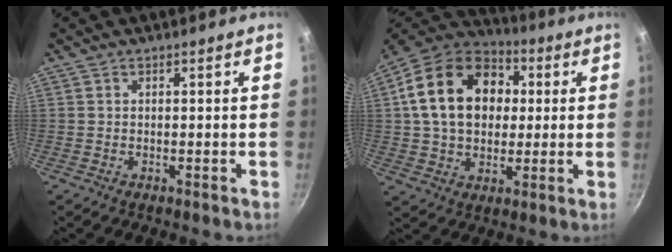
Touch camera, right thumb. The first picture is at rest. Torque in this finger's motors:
{"motor_torque": [0.40, 4.07, 1.05, -0.89, 0.60]}